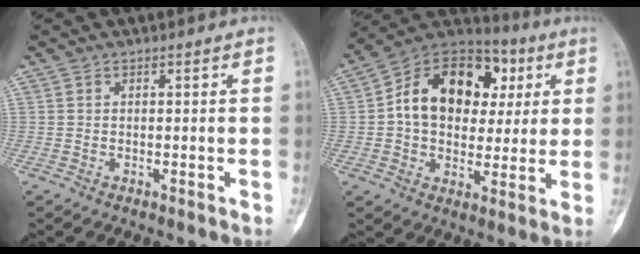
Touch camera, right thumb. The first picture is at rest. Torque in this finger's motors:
{"motor_torque": [-1.08, 1.88, 0.46, -0.25, 0.14]}